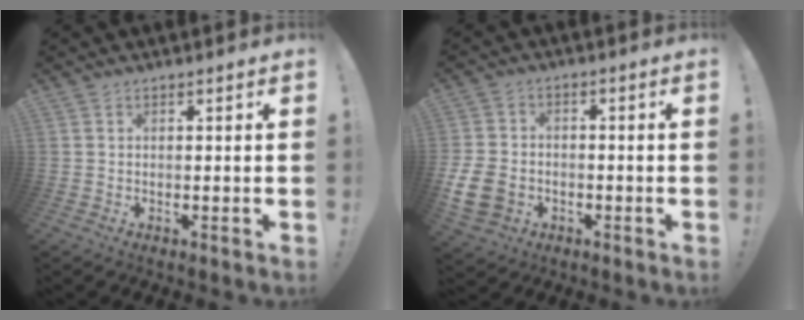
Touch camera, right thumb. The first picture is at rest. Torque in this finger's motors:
{"motor_torque": [-0.05, 0.03, -0.01, 0.01, 0.06]}